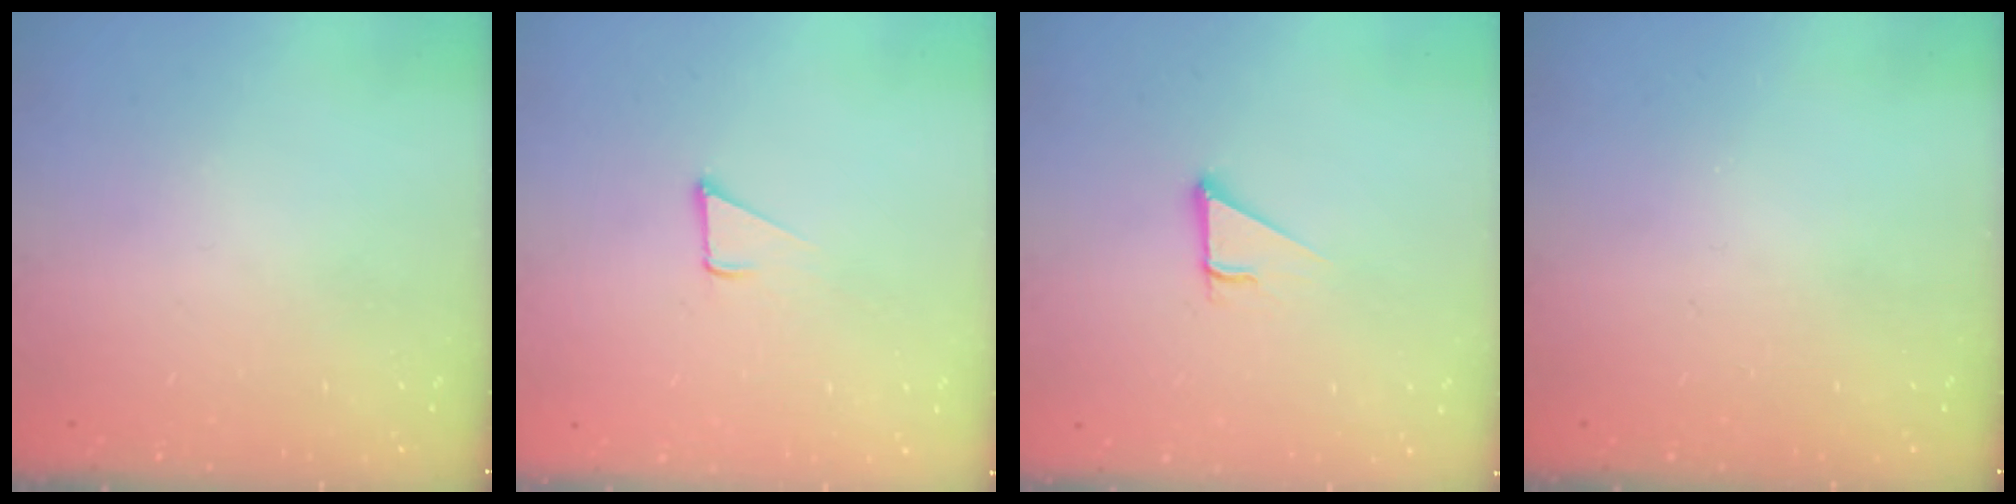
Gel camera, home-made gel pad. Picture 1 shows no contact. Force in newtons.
{"total": 3.2, "press": 3.2, "slide": 0.1}
{"total": 2.9, "press": 2.8, "slide": 0.2}
{"total": 0.0}